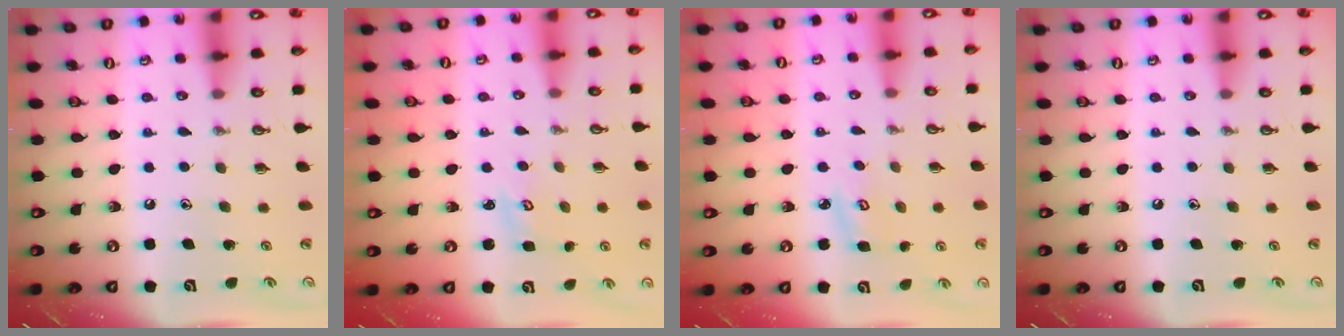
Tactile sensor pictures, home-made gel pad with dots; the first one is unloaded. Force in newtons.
{"total": 2.2, "press": 2.2, "slide": 0.3}
{"total": 4.5, "press": 4.5, "slide": 0.5}
{"total": 0.0}